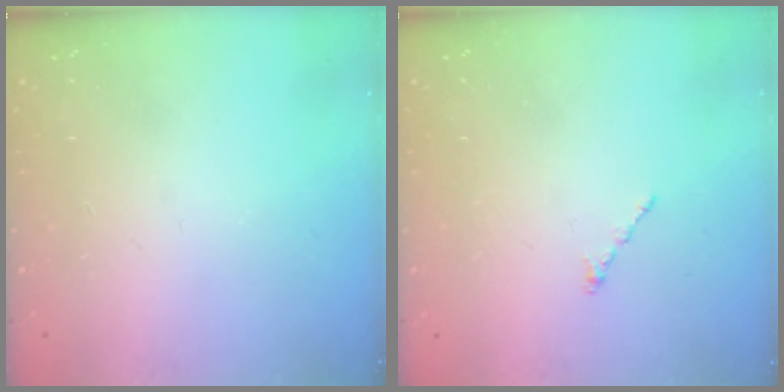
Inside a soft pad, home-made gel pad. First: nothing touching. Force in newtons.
{"total": 0.0}